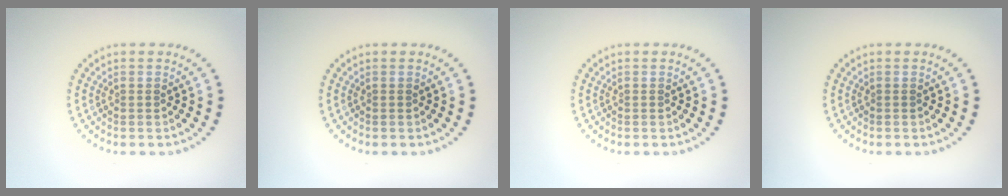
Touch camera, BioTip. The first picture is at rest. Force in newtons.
{"total": 0.0}
{"total": 0.0}
{"total": 0.0}